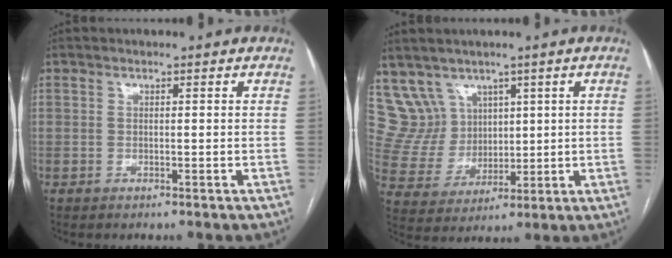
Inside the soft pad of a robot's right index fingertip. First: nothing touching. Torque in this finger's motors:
{"motor_torque": [-0.67, 0.61, -0.08, -0.08]}